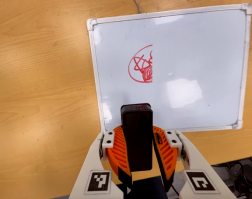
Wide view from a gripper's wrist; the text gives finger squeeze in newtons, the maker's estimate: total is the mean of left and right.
{"total": 10.8, "left": 10.1, "right": 11.4}